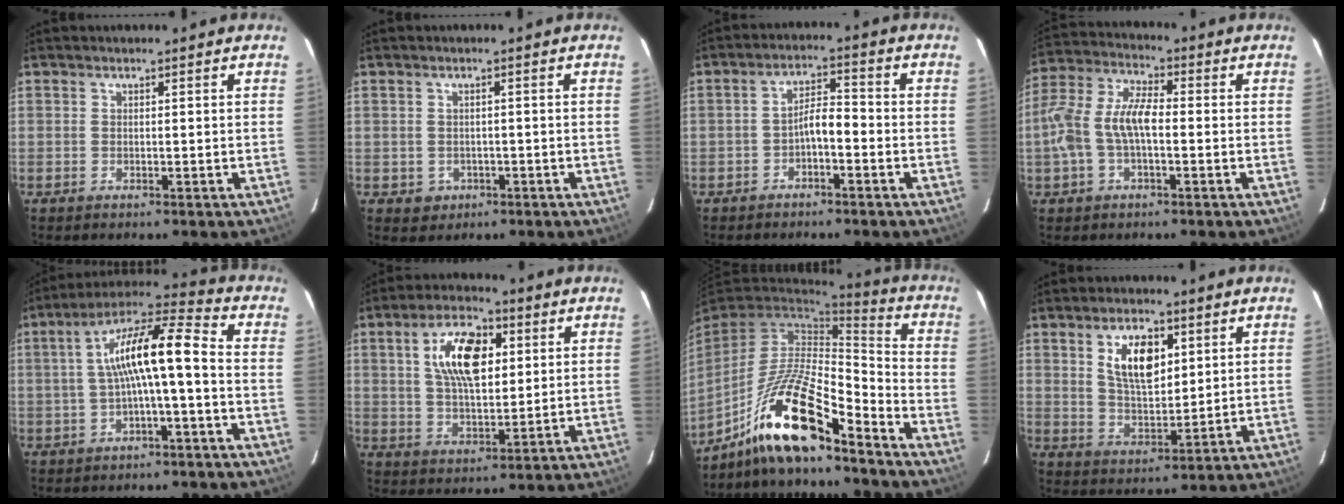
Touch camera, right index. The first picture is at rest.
{"total": 2.9, "force": [-0.8, 2.7, 0.7], "torque": [-0.019, 0.003, -0.001]}
{"total": 3.9, "force": [-2.3, 1.2, 2.9], "torque": [-0.057, 0.014, -0.037]}
{"total": 10.3, "force": [-1.6, 4.7, 9.0], "torque": [-0.200, 0.019, -0.031]}
{"total": 12.0, "force": [-0.9, 2.0, 11.8], "torque": [-0.217, 0.031, -0.018]}
{"total": 12.4, "force": [3.6, 6.0, 10.2], "torque": [-0.186, 0.019, 0.066]}
{"total": 16.1, "force": [-11.5, 3.3, 10.7], "torque": [-0.224, -0.009, -0.221]}
{"total": 9.5, "force": [3.7, 4.6, 7.4], "torque": [-0.134, 0.006, 0.073]}